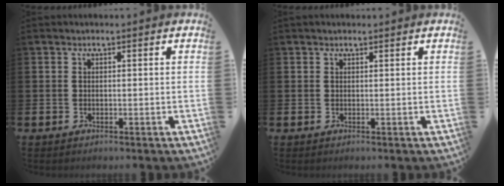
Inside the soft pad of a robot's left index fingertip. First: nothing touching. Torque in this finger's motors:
{"motor_torque": [1.10, -1.03, 0.36, 0.06]}